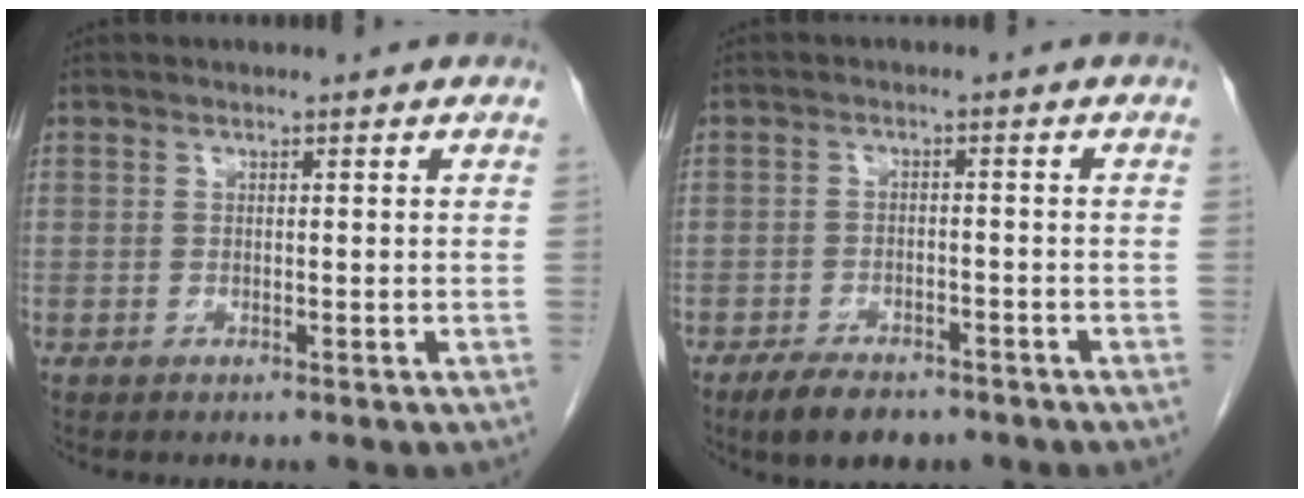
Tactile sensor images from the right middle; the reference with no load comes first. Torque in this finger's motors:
{"motor_torque": [0.07, -0.04, 0.05, 0.03]}